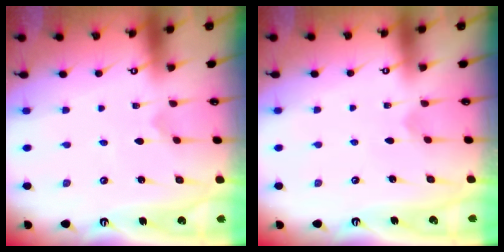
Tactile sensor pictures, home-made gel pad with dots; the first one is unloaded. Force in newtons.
{"total": 2.4, "press": 2.4, "slide": 0.3}